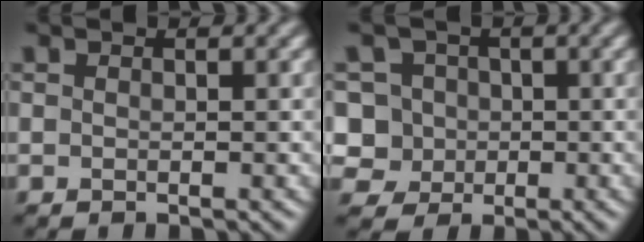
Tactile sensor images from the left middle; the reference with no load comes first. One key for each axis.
{"total": 6.2, "fx": 0.2, "fy": 5.7, "fz": 2.4, "tx": -0.034, "ty": 0.034, "tz": -0.018}